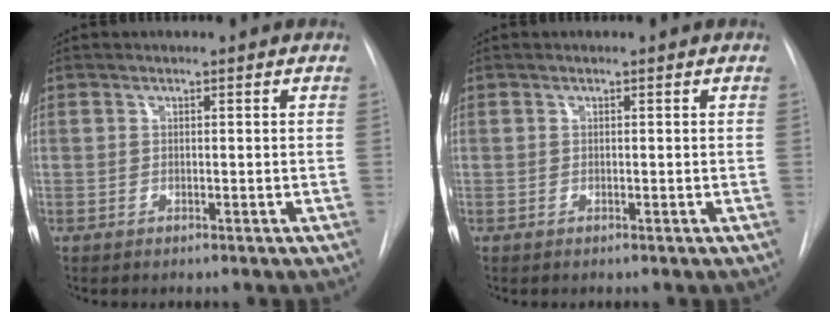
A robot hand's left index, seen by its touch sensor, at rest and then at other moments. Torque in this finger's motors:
{"motor_torque": [-0.31, 0.10, -0.03, -0.01]}